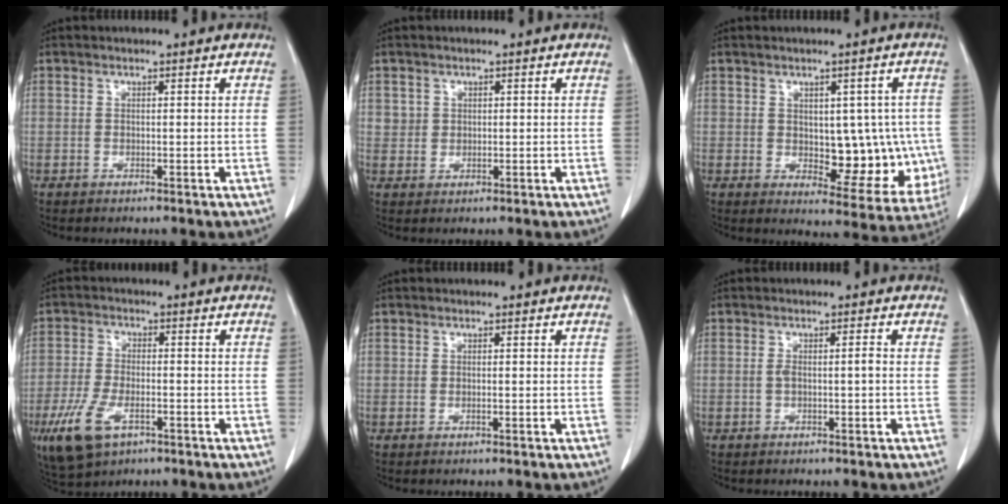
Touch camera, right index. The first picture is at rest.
{"total": 2.3, "force": [0.5, 2.2, 0.5], "torque": [-0.006, 0.010, 0.015]}
{"total": 13.3, "force": [-0.6, 7.3, 11.1], "torque": [-0.140, 0.012, 0.018]}
{"total": 9.9, "force": [-4.7, 4.7, 7.3], "torque": [-0.164, -0.008, -0.080]}
{"total": 0.6, "force": [-0.2, 0.3, 0.6], "torque": [-0.015, 0.000, -0.002]}
{"total": 2.2, "force": [-0.4, 0.6, 2.1], "torque": [-0.047, 0.005, -0.004]}